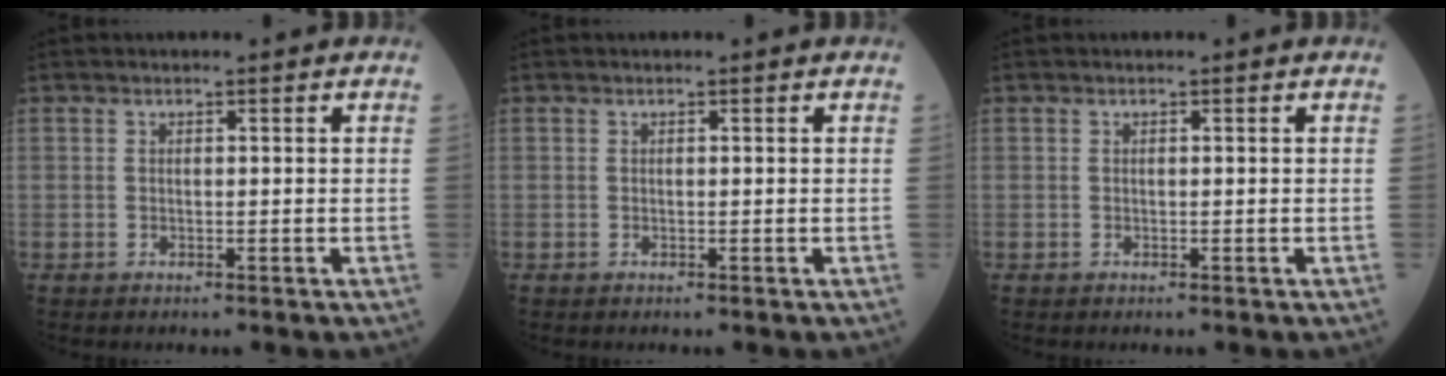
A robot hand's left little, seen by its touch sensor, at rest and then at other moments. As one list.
[{"total": 0.0}, {"total": 0.0}]